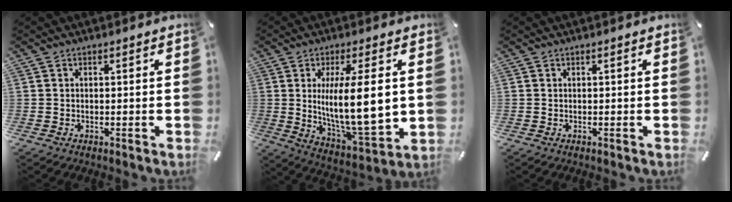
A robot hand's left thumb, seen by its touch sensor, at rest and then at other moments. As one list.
[{"total": 18.1, "force": [2.3, 5.3, 17.2], "torque": [-0.304, -0.026, 0.026]}, {"total": 0.0}]